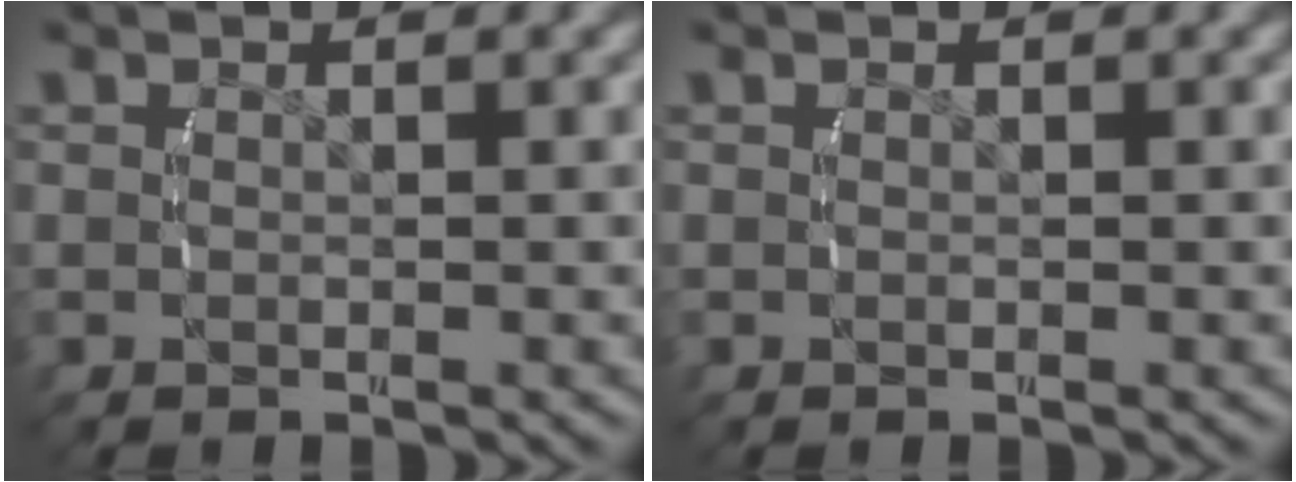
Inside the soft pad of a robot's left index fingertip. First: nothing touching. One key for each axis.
{"total": 0.0}